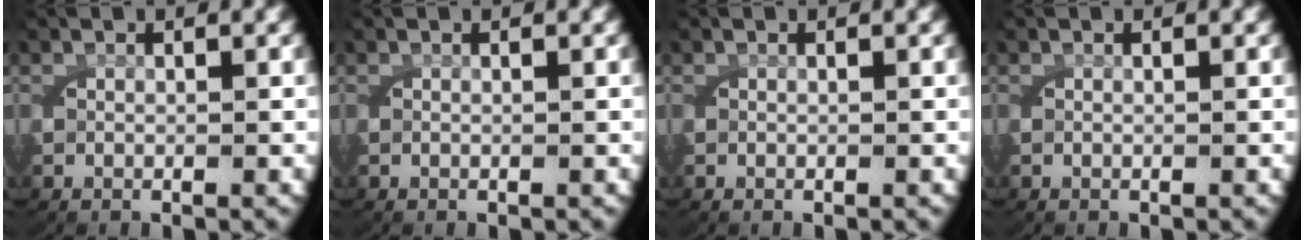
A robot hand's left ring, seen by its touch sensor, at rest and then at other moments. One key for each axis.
{"total": 0.0}
{"total": 0.0}
{"total": 0.0}